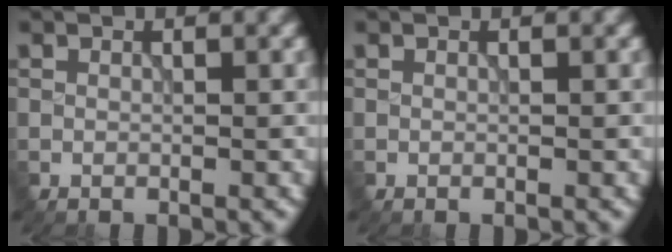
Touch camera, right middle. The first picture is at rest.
{"total": 0.0}